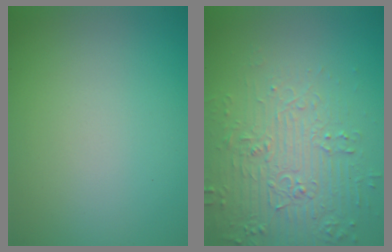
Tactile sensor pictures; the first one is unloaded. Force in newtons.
{"total": 5.0, "press": 4.8, "slide": 1.3}